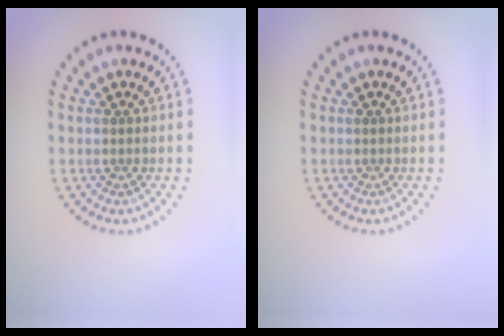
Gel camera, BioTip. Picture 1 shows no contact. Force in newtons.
{"total": 0.0}